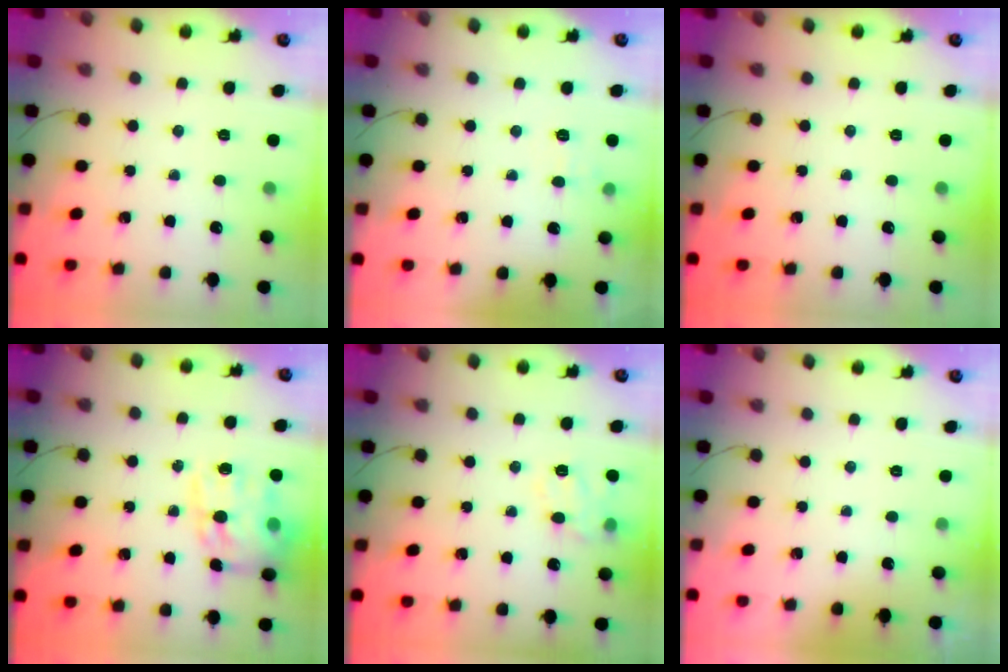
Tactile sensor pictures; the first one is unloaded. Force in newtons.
{"total": 3.1, "press": 2.8, "slide": 1.5}
{"total": 0.0}
{"total": 16.4, "press": 16.1, "slide": 2.7}
{"total": 11.0, "press": 10.9, "slide": 1.4}
{"total": 1.6, "press": 1.6, "slide": 0.2}